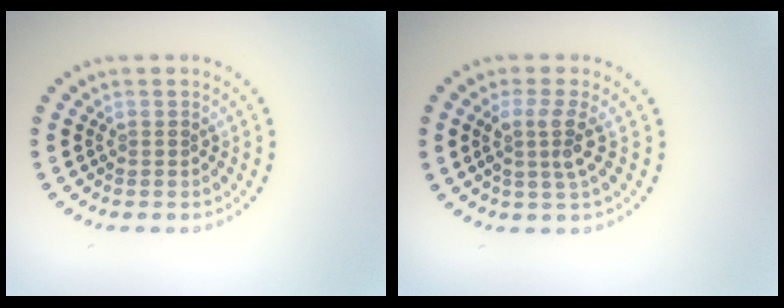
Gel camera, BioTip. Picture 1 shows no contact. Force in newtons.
{"total": 2.5, "press": 1.9, "slide": 1.6}